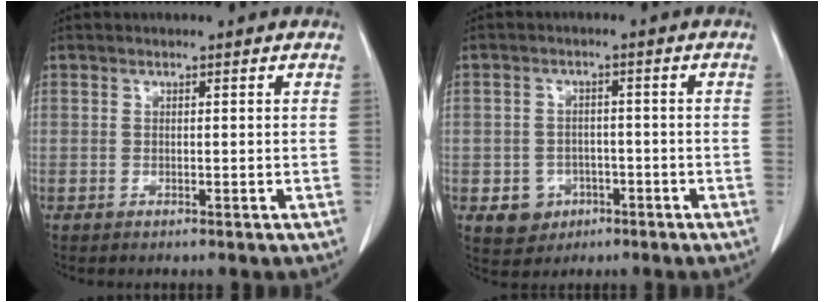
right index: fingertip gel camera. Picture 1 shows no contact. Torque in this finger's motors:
{"motor_torque": [-0.35, -0.01, -0.98, -0.21]}